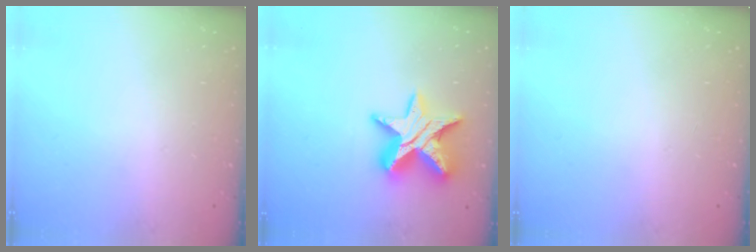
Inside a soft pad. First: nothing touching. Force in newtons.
{"total": 15.4, "press": 15.4, "slide": 1.0}
{"total": 0.0}